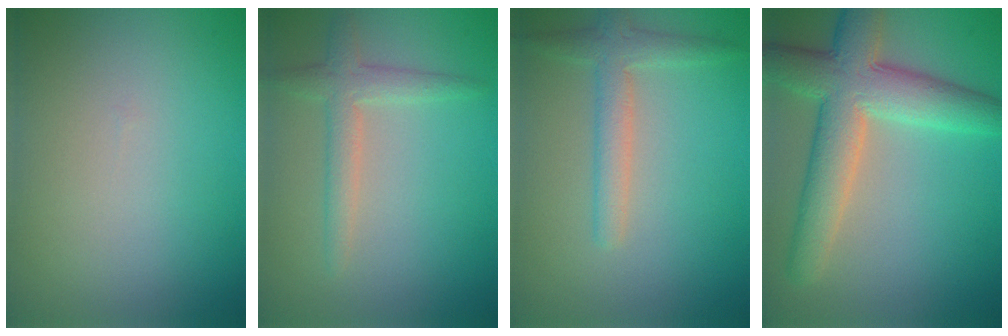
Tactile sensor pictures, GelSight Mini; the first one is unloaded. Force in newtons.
{"total": 2.5, "press": 2.5, "slide": 0.1}
{"total": 2.8, "press": 2.8, "slide": 0.1}
{"total": 7.9, "press": 7.9, "slide": 0.5}